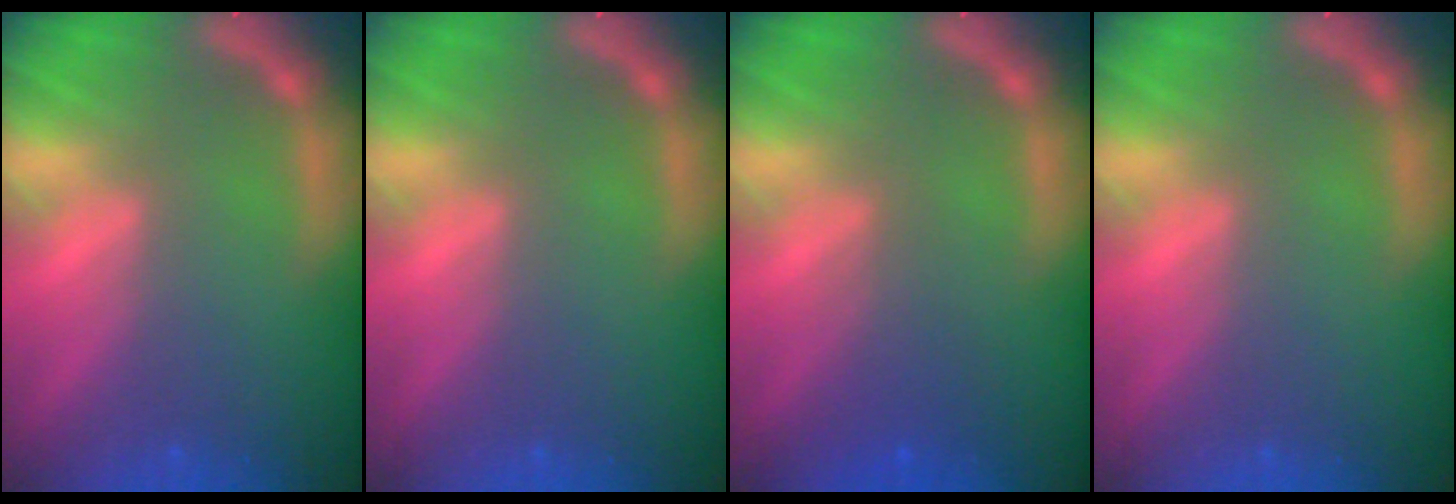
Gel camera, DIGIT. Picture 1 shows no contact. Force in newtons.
{"total": 0.0}
{"total": 2.4}
{"total": 0.0}